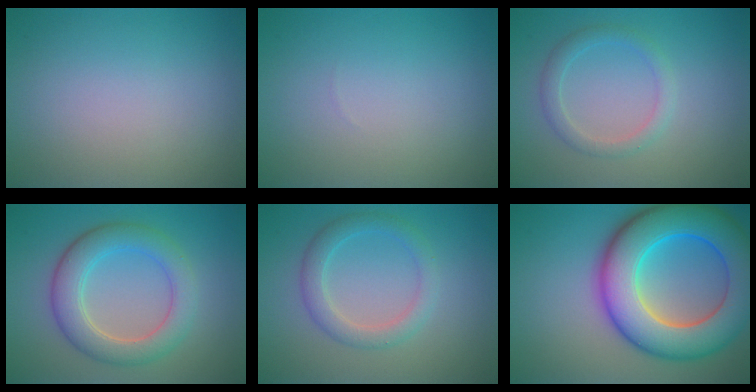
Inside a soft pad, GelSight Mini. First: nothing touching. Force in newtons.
{"total": 0.0}
{"total": 2.0, "press": 2.0, "slide": 0.1}
{"total": 5.3, "press": 5.2, "slide": 0.5}
{"total": 2.8, "press": 2.8, "slide": 0.1}
{"total": 12.4, "press": 12.4, "slide": 0.2}